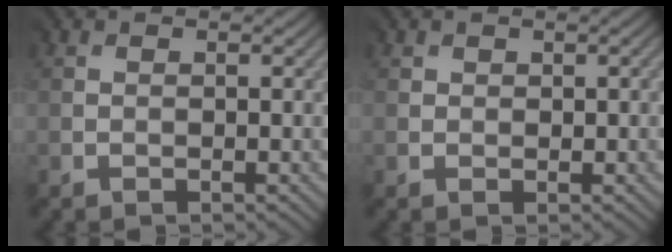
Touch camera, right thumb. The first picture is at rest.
{"total": 0.7, "force": [0.5, 0.5, -0.1], "torque": [0.003, 0.000, 0.009]}